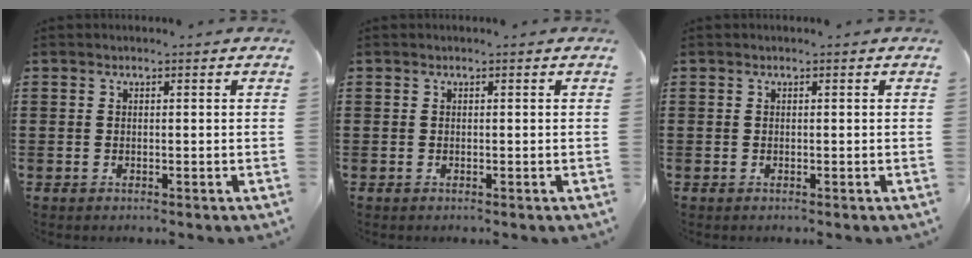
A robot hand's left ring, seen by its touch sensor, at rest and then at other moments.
{"total": 0.0}
{"total": 0.0}